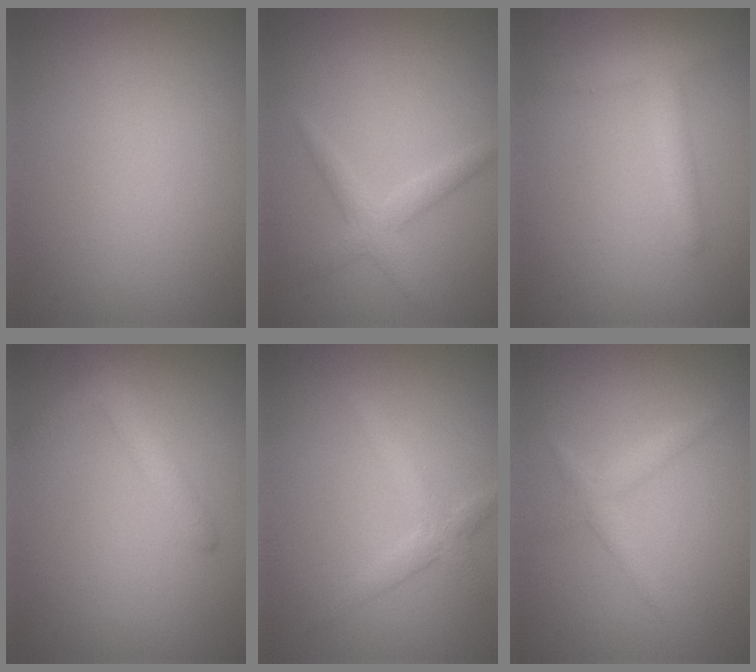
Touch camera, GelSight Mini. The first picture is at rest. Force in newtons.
{"total": 2.1, "press": 2.1, "slide": 0.1}
{"total": 2.3, "press": 2.3, "slide": 0.1}
{"total": 2.3, "press": 2.3, "slide": 0.1}
{"total": 2.2, "press": 2.2, "slide": 0.0}
{"total": 1.6, "press": 1.6, "slide": 0.1}